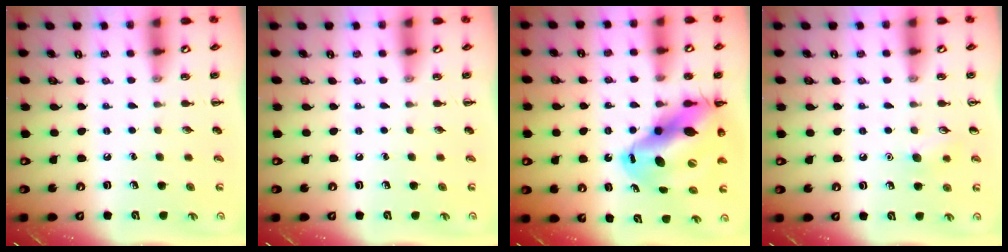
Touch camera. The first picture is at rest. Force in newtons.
{"total": 0.0}
{"total": 19.0, "press": 18.1, "slide": 5.5}
{"total": 7.3, "press": 7.0, "slide": 2.1}